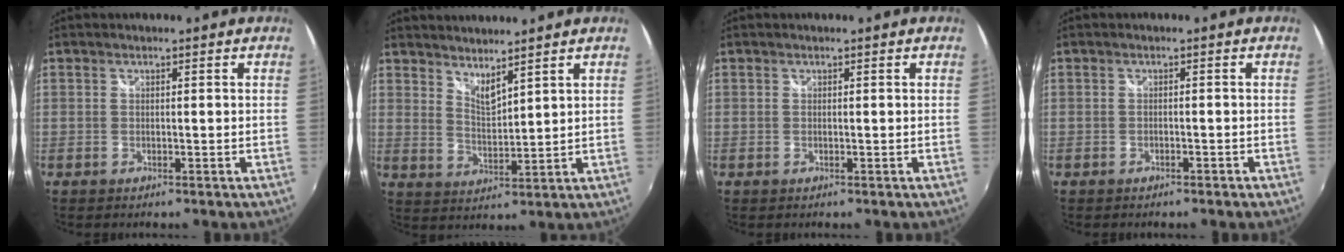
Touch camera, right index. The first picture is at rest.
{"total": 4.9, "force": [4.4, 0.6, 2.1], "torque": [-0.032, -0.007, 0.077]}
{"total": 0.0}
{"total": 2.1, "force": [-1.7, 0.8, 0.8], "torque": [-0.016, -0.006, -0.022]}